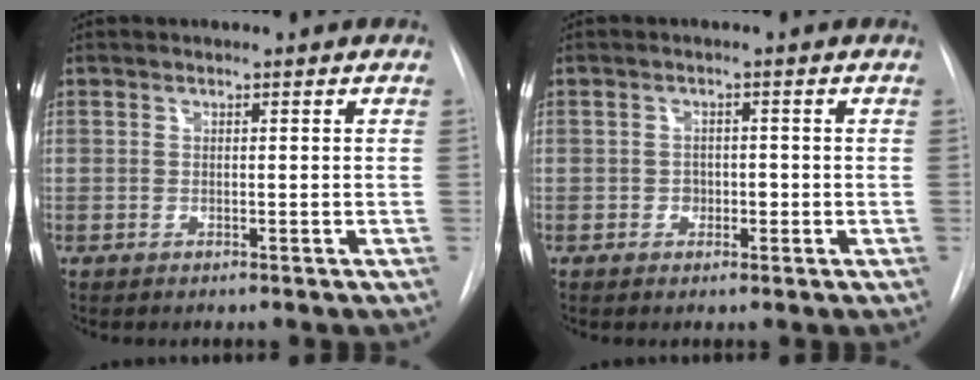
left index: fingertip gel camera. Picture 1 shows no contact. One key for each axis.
{"total": 1.6, "fx": -0.4, "fy": 1.3, "fz": 0.8, "tx": -0.009, "ty": 0.005, "tz": -0.005}